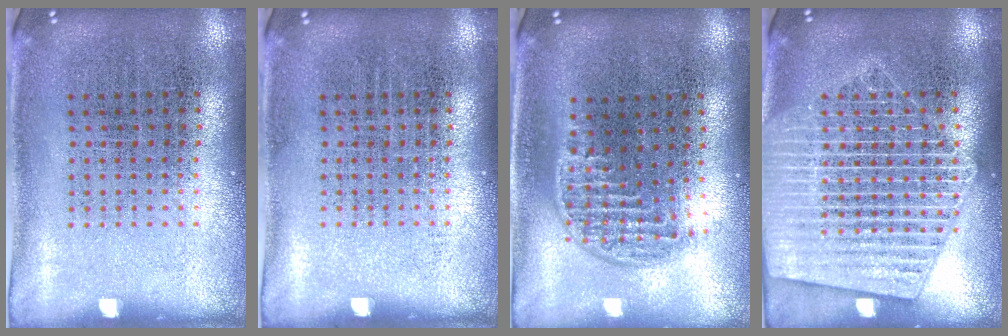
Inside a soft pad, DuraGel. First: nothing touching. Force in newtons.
{"total": 0.0}
{"total": 1.2, "press": 1.0, "slide": 0.7}
{"total": 3.9, "press": 3.8, "slide": 0.4}